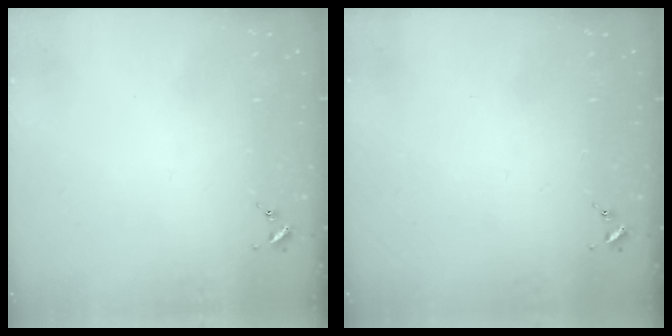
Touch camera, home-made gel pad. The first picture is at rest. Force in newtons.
{"total": 0.0}